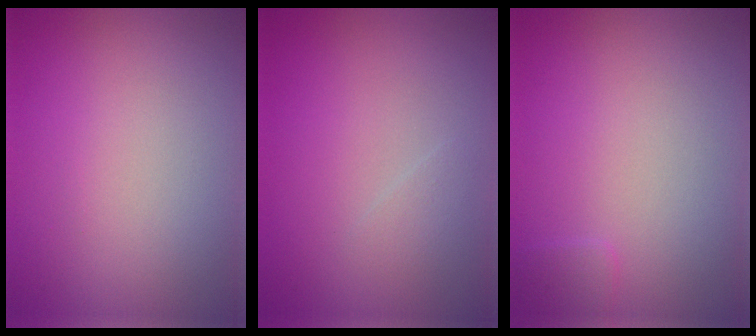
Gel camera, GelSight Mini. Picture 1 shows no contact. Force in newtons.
{"total": 0.8, "press": 0.8, "slide": 0.0}
{"total": 0.9, "press": 0.9, "slide": 0.0}